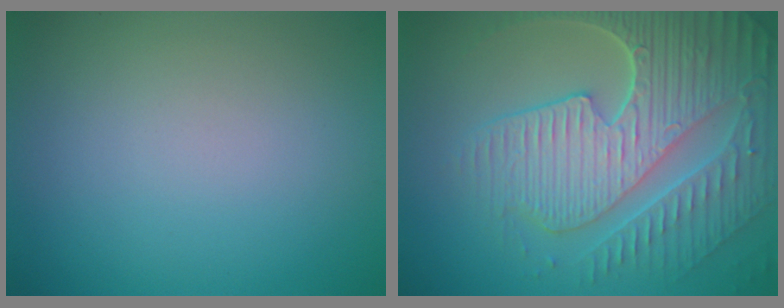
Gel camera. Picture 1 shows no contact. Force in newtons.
{"total": 9.0, "press": 6.4, "slide": 6.3}